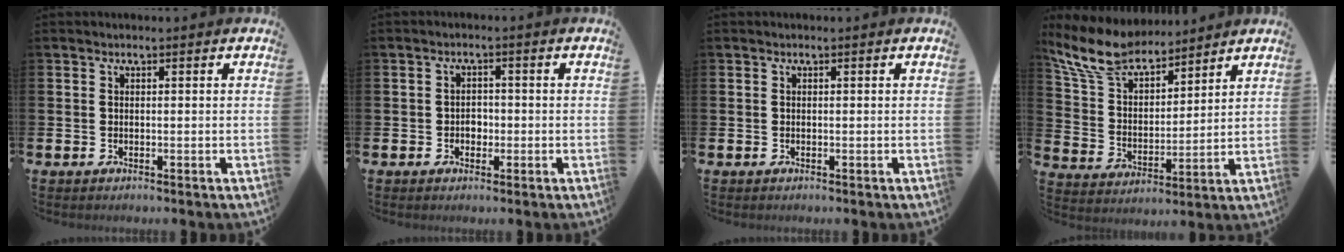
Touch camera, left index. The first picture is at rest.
{"total": 1.8, "force": [-0.5, 1.6, 0.8], "torque": [-0.008, 0.000, -0.015]}
{"total": 0.0}
{"total": 9.4, "force": [8.4, 3.1, 2.9], "torque": [-0.100, -0.042, 0.156]}